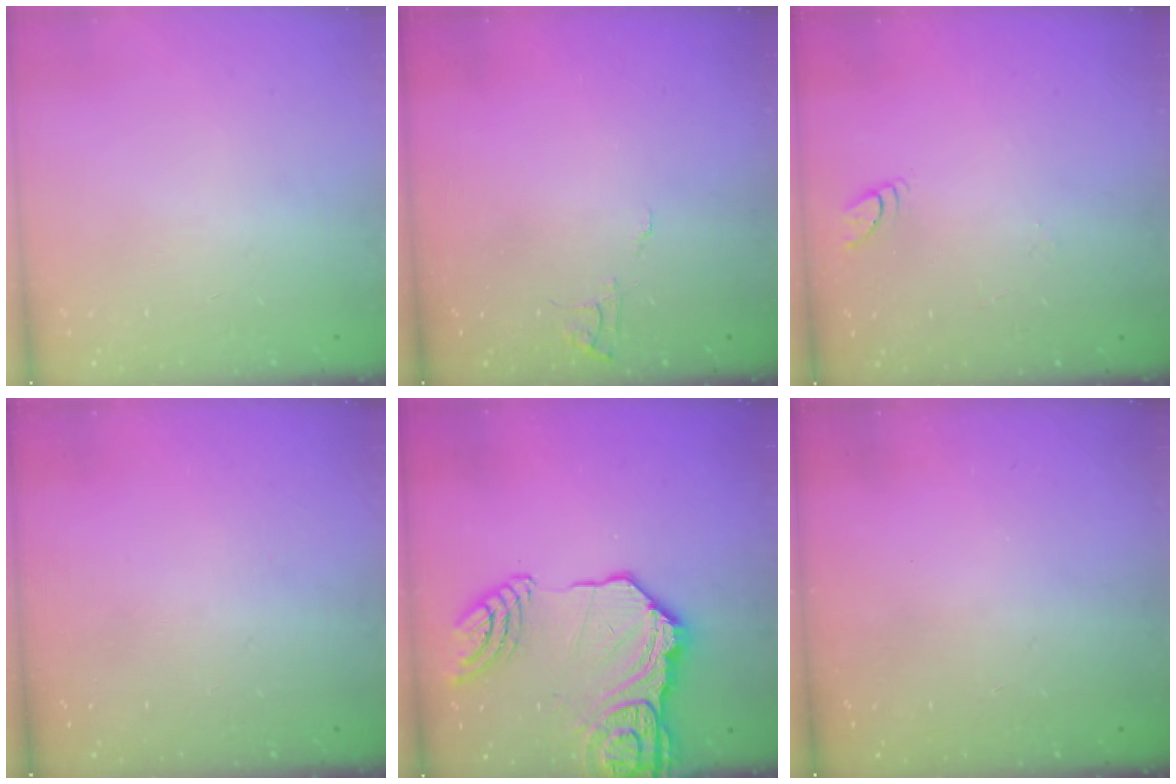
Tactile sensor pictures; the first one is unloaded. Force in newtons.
{"total": 4.2, "press": 4.1, "slide": 0.4}
{"total": 5.1, "press": 5.0, "slide": 0.5}
{"total": 0.0}
{"total": 21.1, "press": 21.0, "slide": 2.4}
{"total": 0.0}